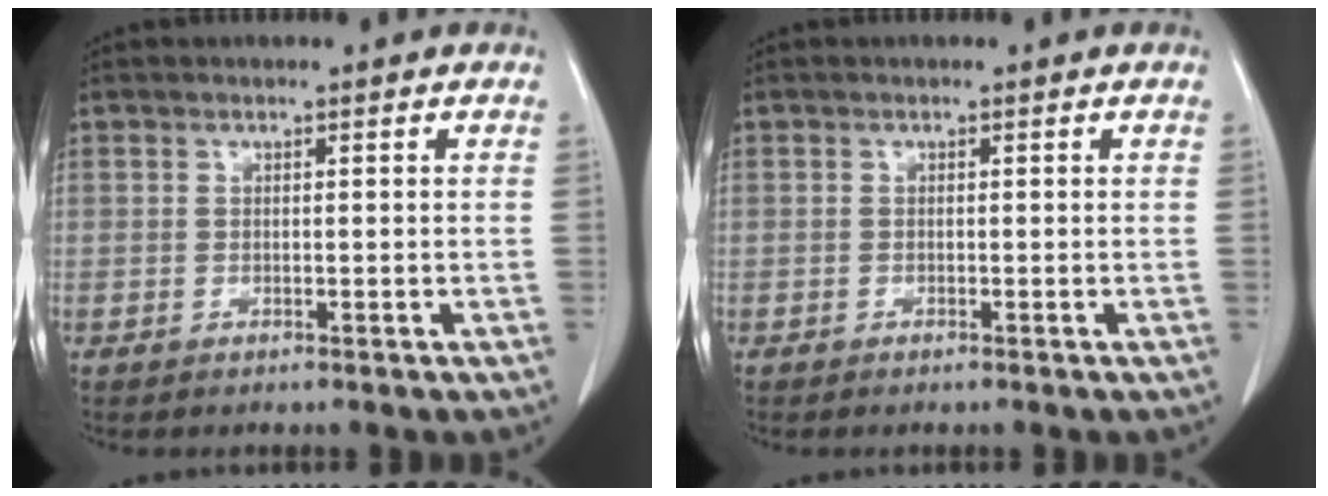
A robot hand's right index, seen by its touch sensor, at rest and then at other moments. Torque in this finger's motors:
{"motor_torque": [-0.03, 0.01, 0.01, 0.01]}